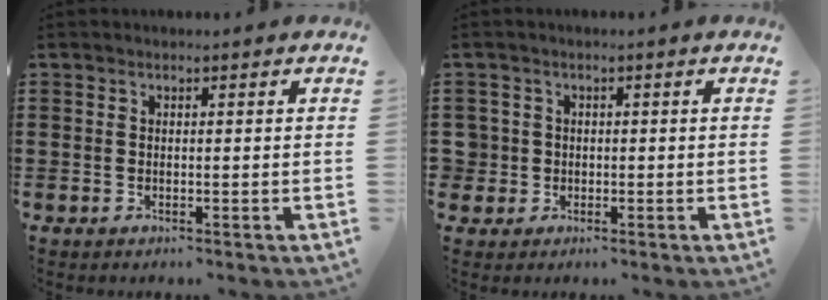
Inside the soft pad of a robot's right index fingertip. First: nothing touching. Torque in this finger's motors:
{"motor_torque": [1.37, 0.76, 0.04, -0.02]}